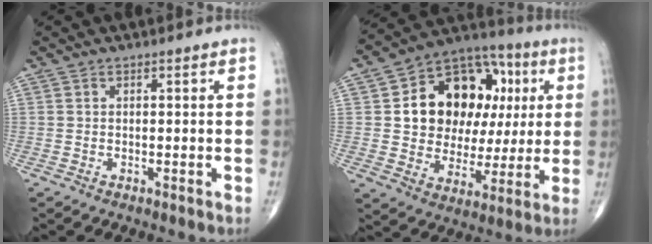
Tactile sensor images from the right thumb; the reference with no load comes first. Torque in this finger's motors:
{"motor_torque": [0.82, 3.75, 1.01, 0.24, 0.11]}